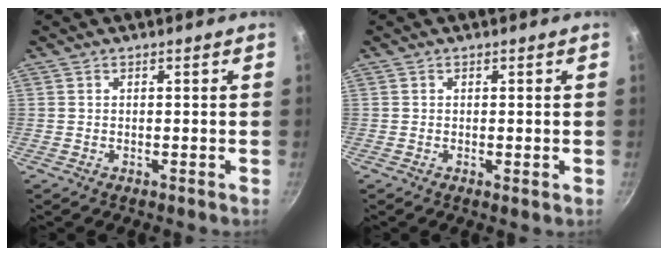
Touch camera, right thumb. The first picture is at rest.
{"total": 0.8, "force": [-0.1, 0.2, 0.7], "torque": [-0.012, -0.003, -0.003]}